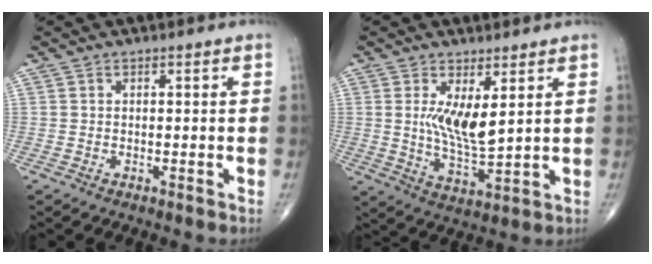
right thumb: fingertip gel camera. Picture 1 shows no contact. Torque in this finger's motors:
{"motor_torque": [1.15, 1.39, 0.30, -0.21, 0.06]}